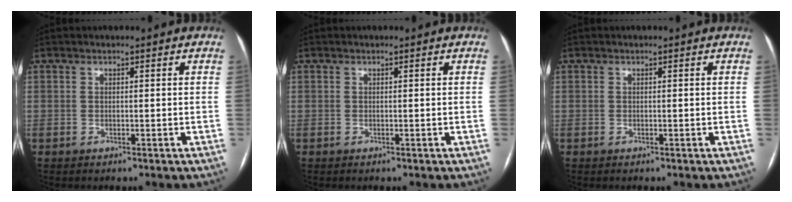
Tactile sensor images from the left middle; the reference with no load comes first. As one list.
[{"total": 0.0}, {"total": 0.0}]